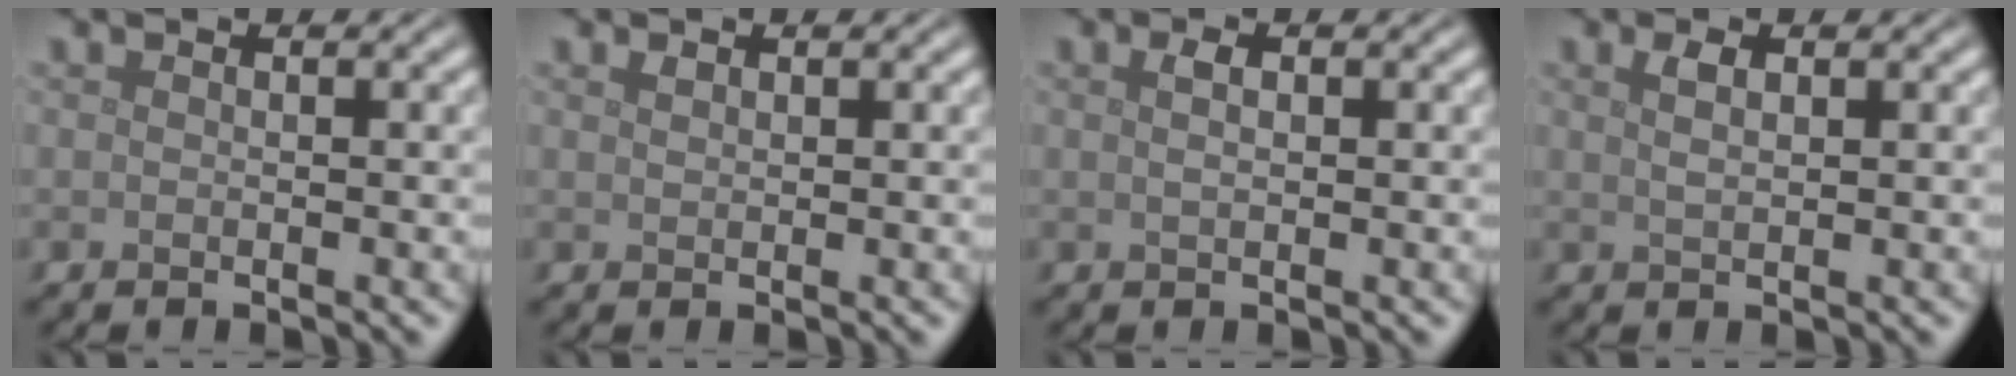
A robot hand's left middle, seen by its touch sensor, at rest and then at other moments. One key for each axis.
{"total": 0.6, "fx": 0.5, "fy": 0.4, "fz": 0.3, "tx": -0.007, "ty": -0.001, "tz": 0.012}
{"total": 1.2, "fx": 0.4, "fy": 0.5, "fz": 1.0, "tx": -0.022, "ty": 0.001, "tz": 0.008}
{"total": 1.5, "fx": 0.8, "fy": 0.5, "fz": 1.1, "tx": -0.024, "ty": 0.000, "tz": 0.016}